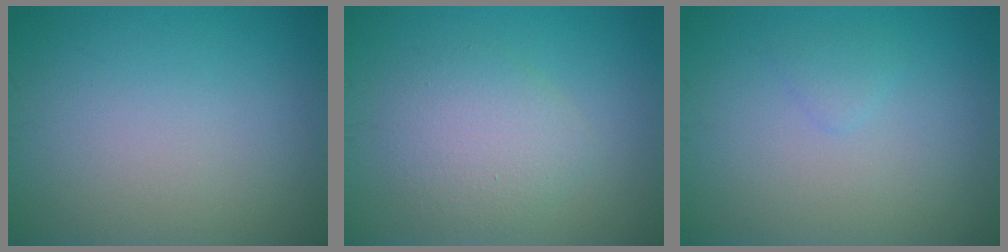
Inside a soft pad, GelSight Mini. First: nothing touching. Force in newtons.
{"total": 3.4, "press": 3.4, "slide": 0.3}
{"total": 0.9, "press": 0.9, "slide": 0.1}